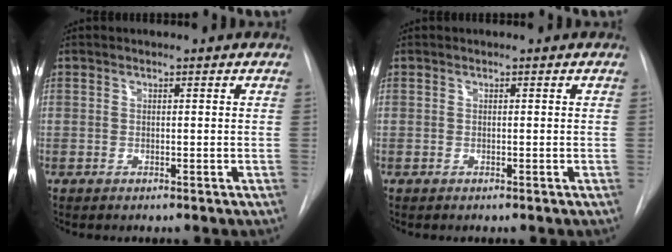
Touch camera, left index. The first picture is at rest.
{"total": 0.0}